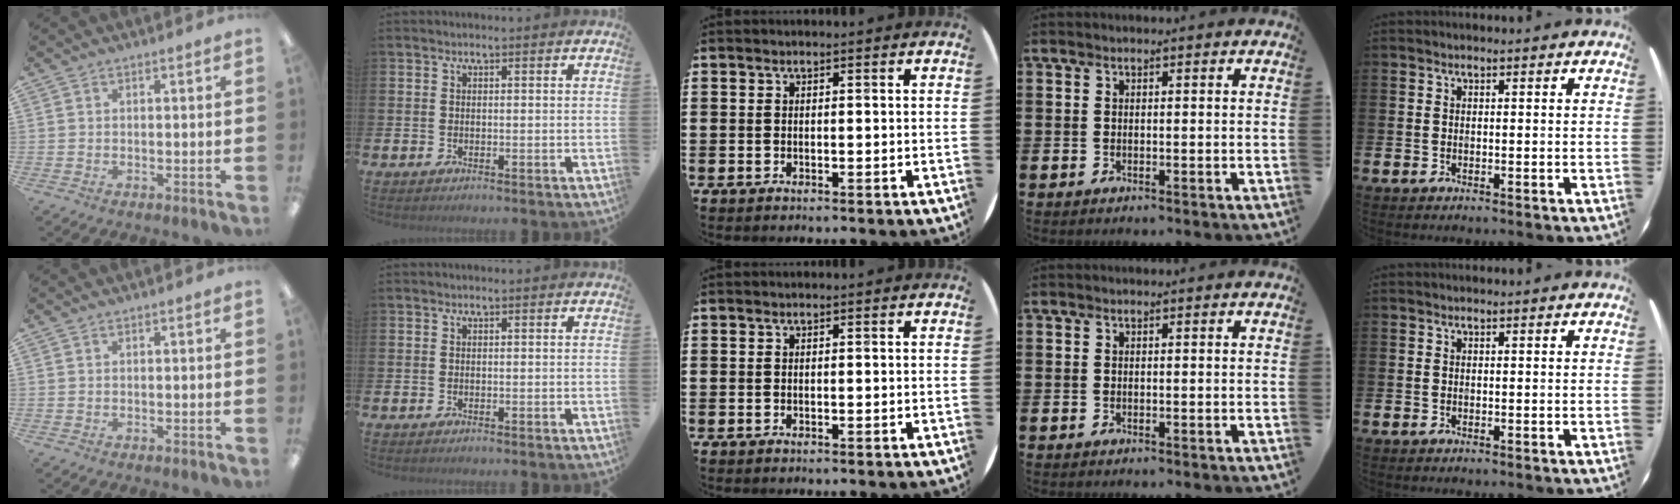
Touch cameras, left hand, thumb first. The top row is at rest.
{}